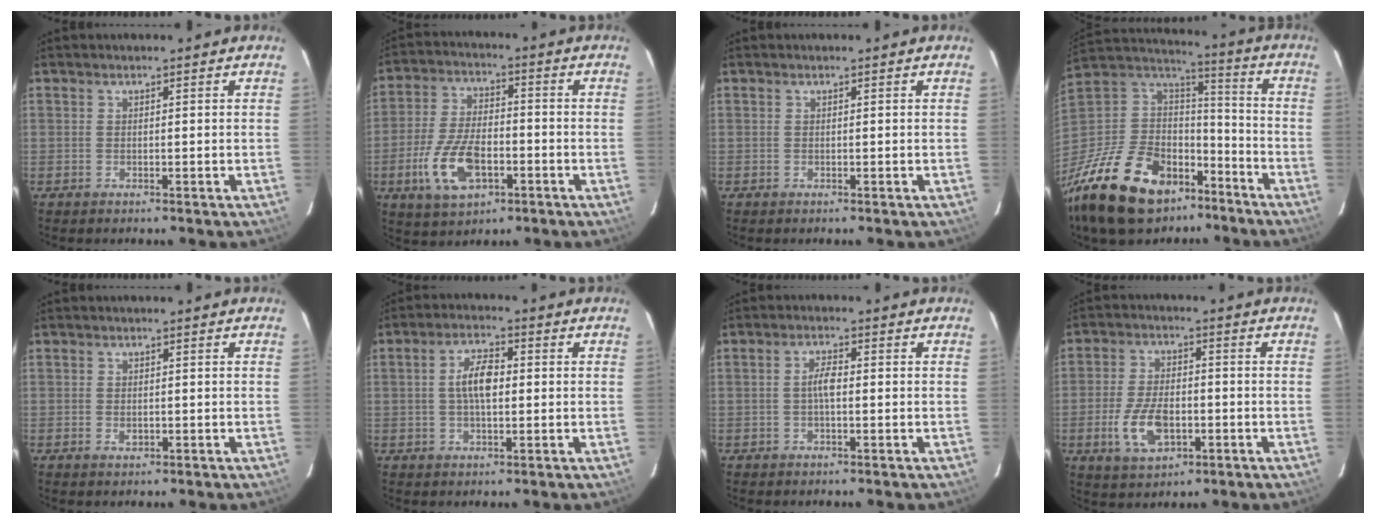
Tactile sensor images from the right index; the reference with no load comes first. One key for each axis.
{"total": 11.5, "fx": -3.9, "fy": 6.1, "fz": 9.0, "tx": -0.193, "ty": -0.007, "tz": -0.063}
{"total": 0.0}
{"total": 30.0, "fx": -19.3, "fy": 16.7, "fz": 15.8, "tx": -0.357, "ty": 0.003, "tz": -0.305}
{"total": 1.2, "fx": -0.3, "fy": 1.0, "fz": 0.7, "tx": -0.010, "ty": -0.001, "tz": -0.004}
{"total": 5.9, "fx": 0.3, "fy": 2.5, "fz": 5.3, "tx": -0.100, "ty": 0.012, "tz": 0.005}
{"total": 2.8, "fx": -0.3, "fy": 0.9, "fz": 2.6, "tx": -0.051, "ty": 0.007, "tz": -0.005}
{"total": 9.7, "fx": -3.0, "fy": 5.3, "fz": 7.5, "tx": -0.160, "ty": -0.005, "tz": -0.048}